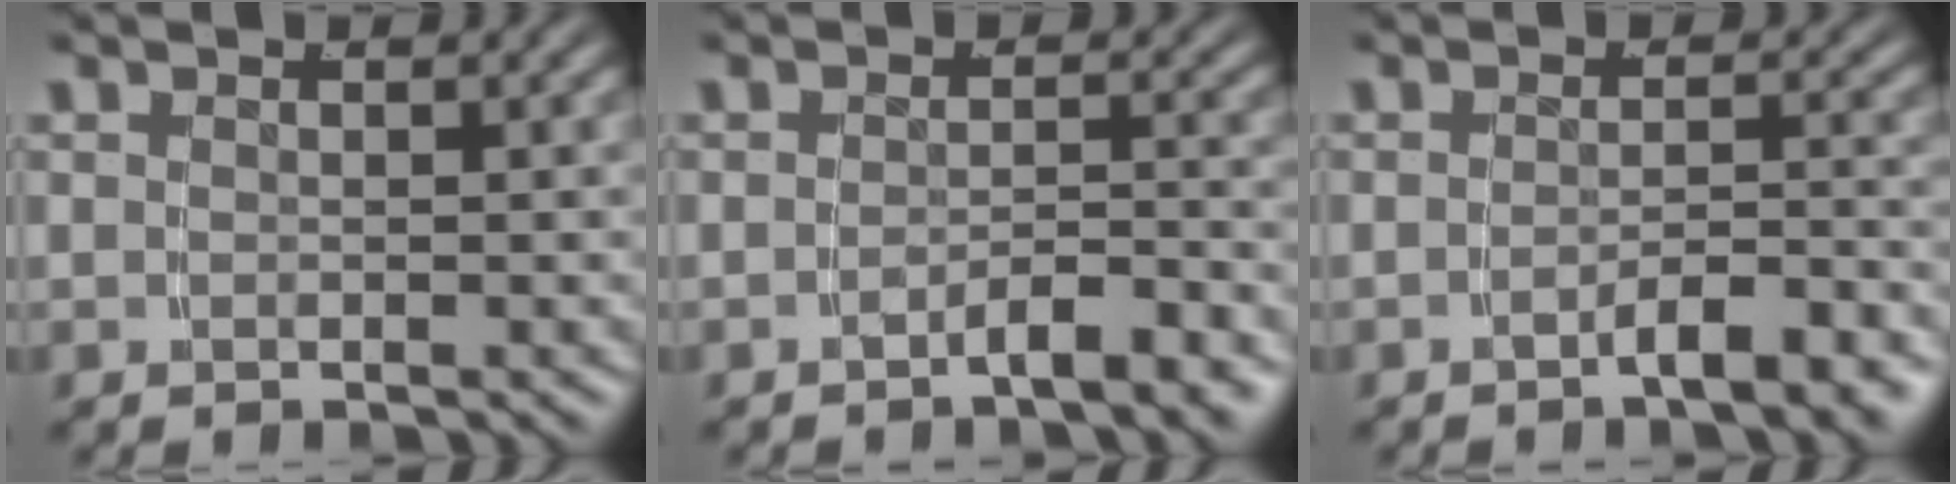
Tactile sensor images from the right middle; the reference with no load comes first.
{"total": 2.6, "force": [-2.3, -0.3, 1.2], "torque": [-0.009, 0.004, -0.042]}
{"total": 3.4, "force": [-2.8, 0.0, 1.9], "torque": [-0.020, 0.000, -0.046]}